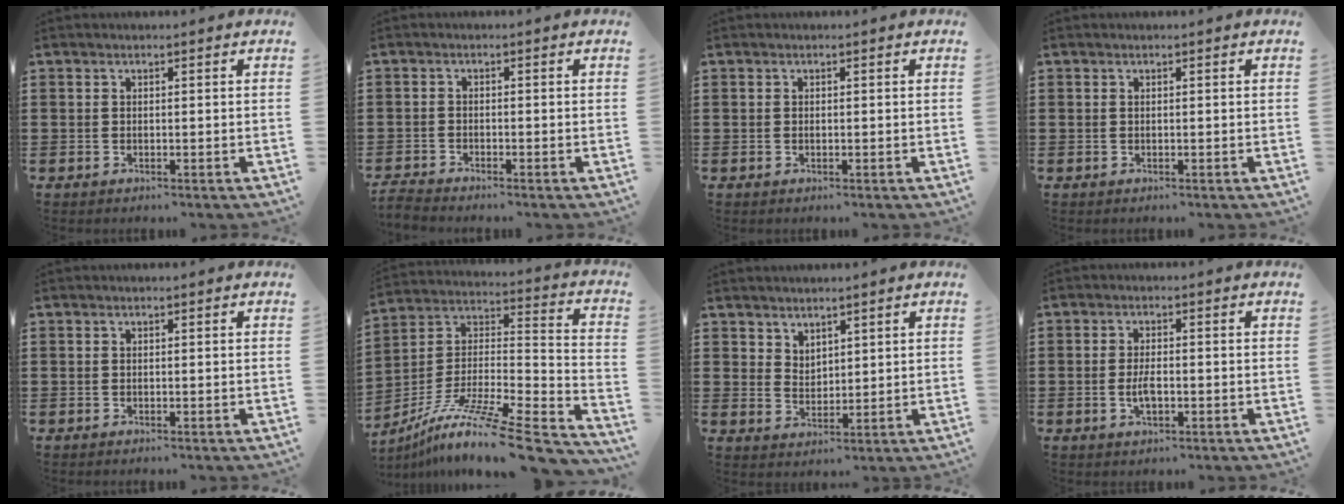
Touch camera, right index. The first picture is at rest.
{"total": 1.7, "force": [-1.7, -0.1, 0.0], "torque": [-0.002, 0.001, -0.036]}
{"total": 0.0}
{"total": 0.0}
{"total": 0.0}
{"total": 12.1, "force": [-8.9, 0.7, 8.1], "torque": [-0.141, -0.003, -0.164]}
{"total": 3.2, "force": [2.8, 1.5, -0.1], "torque": [-0.007, 0.000, 0.055]}
{"total": 3.2, "force": [-0.7, 1.2, 2.9], "torque": [-0.061, -0.002, -0.015]}